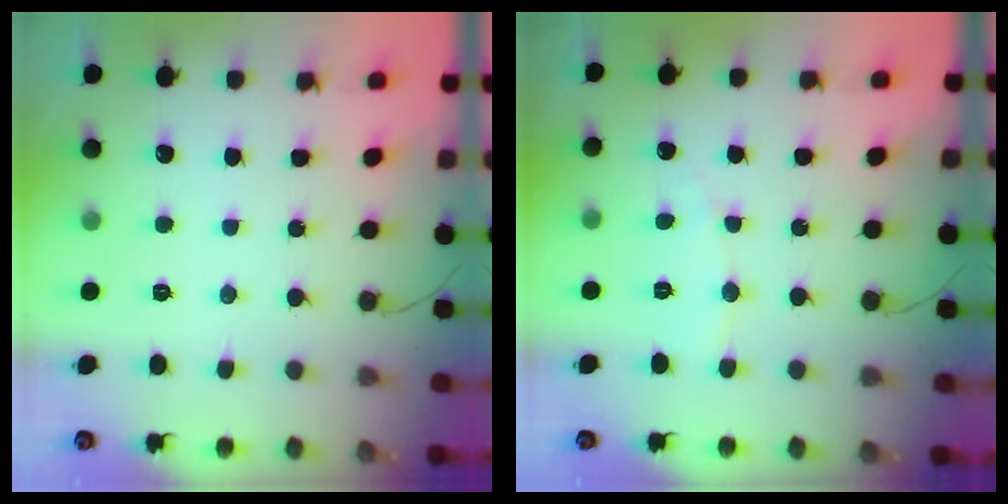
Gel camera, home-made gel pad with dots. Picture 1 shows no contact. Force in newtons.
{"total": 4.3, "press": 4.2, "slide": 0.5}